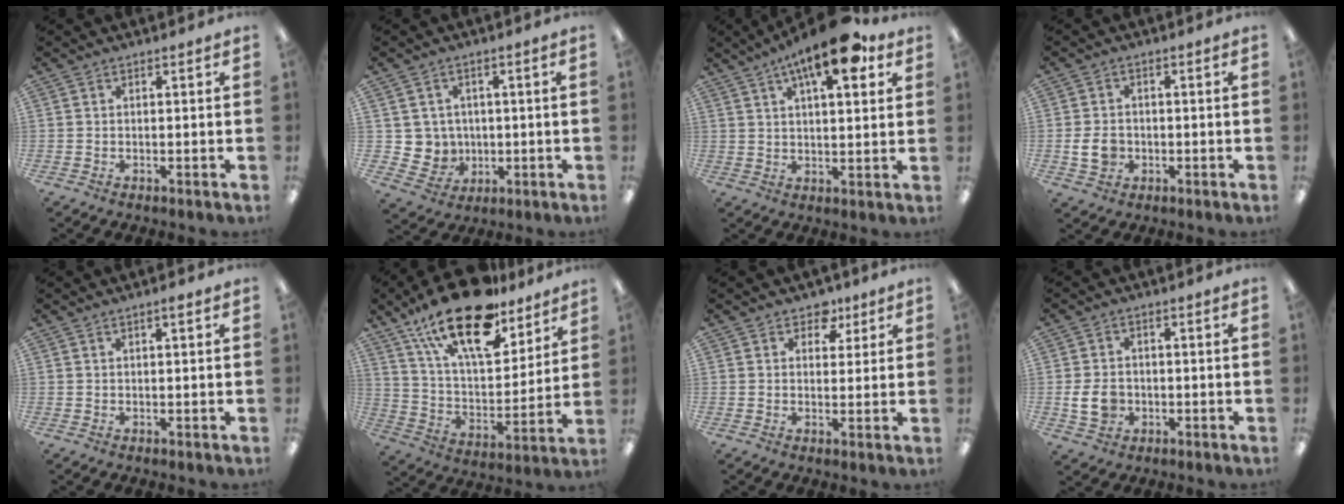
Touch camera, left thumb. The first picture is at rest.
{"total": 5.5, "force": [1.8, 5.2, -0.3], "torque": [-0.012, -0.005, 0.040]}
{"total": 14.6, "force": [8.2, 5.3, 10.9], "torque": [-0.156, -0.031, 0.131]}
{"total": 5.4, "force": [-0.9, 4.2, 3.2], "torque": [-0.060, 0.002, -0.017]}
{"total": 1.4, "force": [0.8, 0.2, 1.1], "torque": [-0.023, 0.002, 0.013]}
{"total": 24.5, "force": [17.2, 9.6, 14.5], "torque": [-0.256, -0.099, 0.296]}
{"total": 5.8, "force": [3.6, 4.1, 1.9], "torque": [-0.011, -0.017, 0.060]}
{"total": 6.4, "force": [-1.0, 4.9, 3.9], "torque": [-0.077, 0.002, -0.018]}